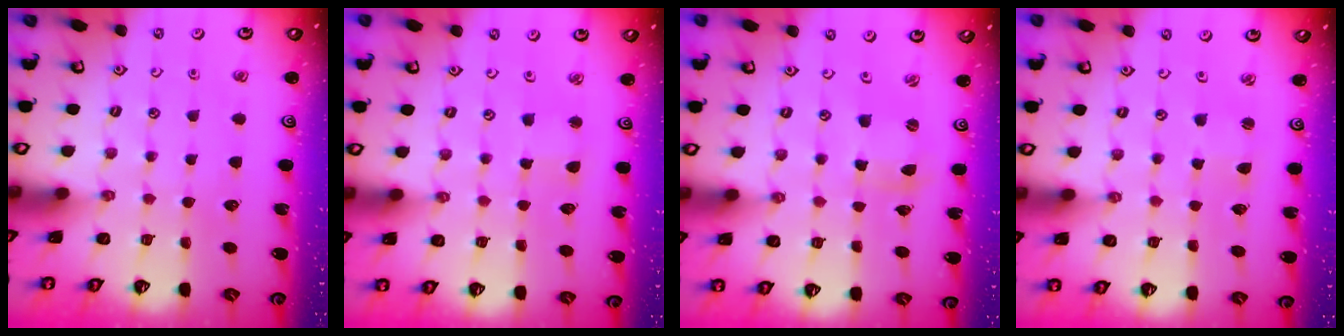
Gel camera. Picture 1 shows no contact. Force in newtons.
{"total": 2.5, "press": 2.5, "slide": 0.2}
{"total": 1.7, "press": 1.7, "slide": 0.3}
{"total": 1.3, "press": 1.2, "slide": 0.2}